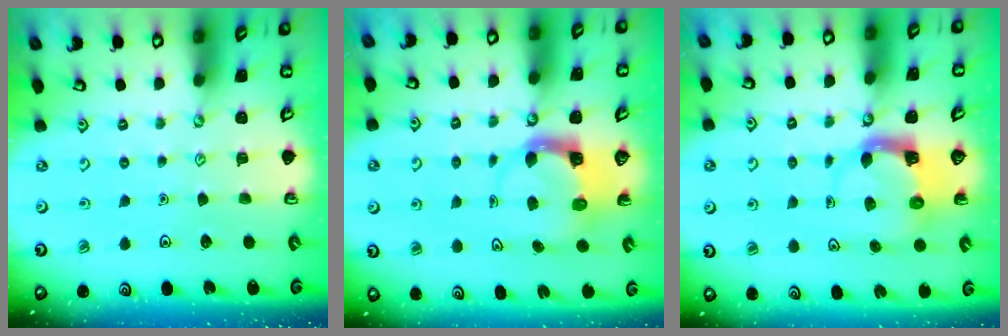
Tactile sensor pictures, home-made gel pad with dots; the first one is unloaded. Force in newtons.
{"total": 3.8, "press": 3.7, "slide": 0.5}
{"total": 4.0, "press": 3.9, "slide": 0.6}